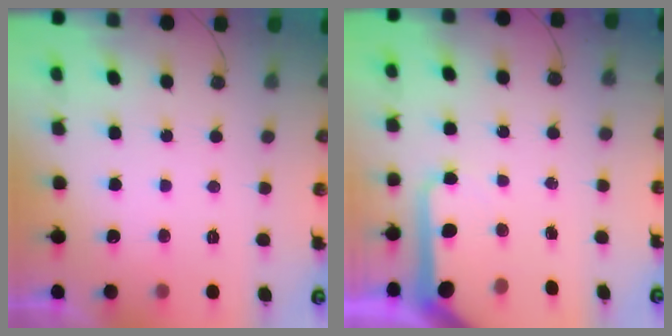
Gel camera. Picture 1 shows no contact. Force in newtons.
{"total": 10.4, "press": 10.3, "slide": 1.1}